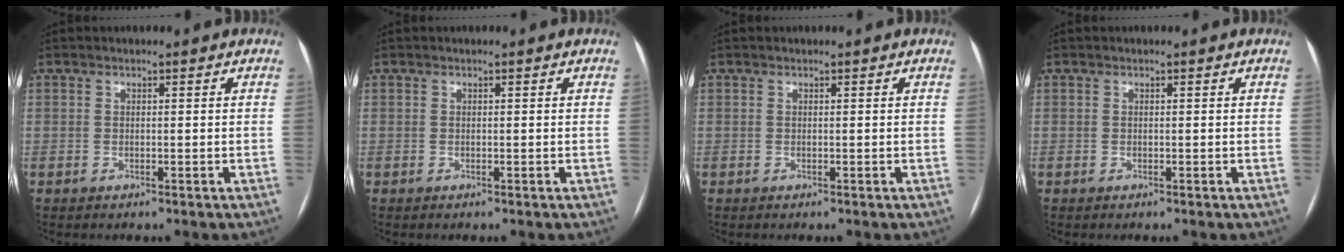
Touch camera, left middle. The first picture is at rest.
{"total": 0.0}
{"total": 0.0}
{"total": 0.0}